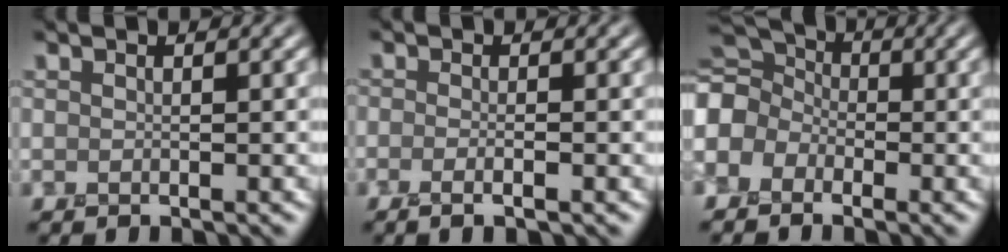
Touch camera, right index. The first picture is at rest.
{"total": 1.7, "force": [-0.6, 0.6, 1.4], "torque": [-0.011, -0.002, -0.018]}
{"total": 6.3, "force": [-0.8, 5.0, 3.8], "torque": [-0.110, 0.021, -0.024]}